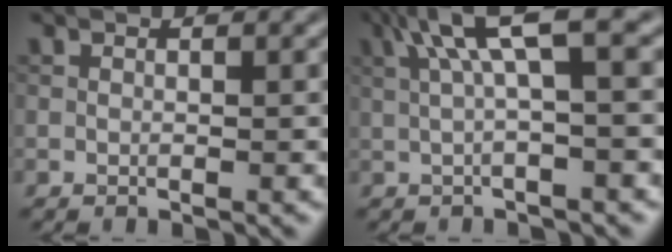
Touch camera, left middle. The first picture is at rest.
{"total": 5.3, "force": [1.6, 0.8, 5.0], "torque": [-0.090, 0.017, 0.028]}